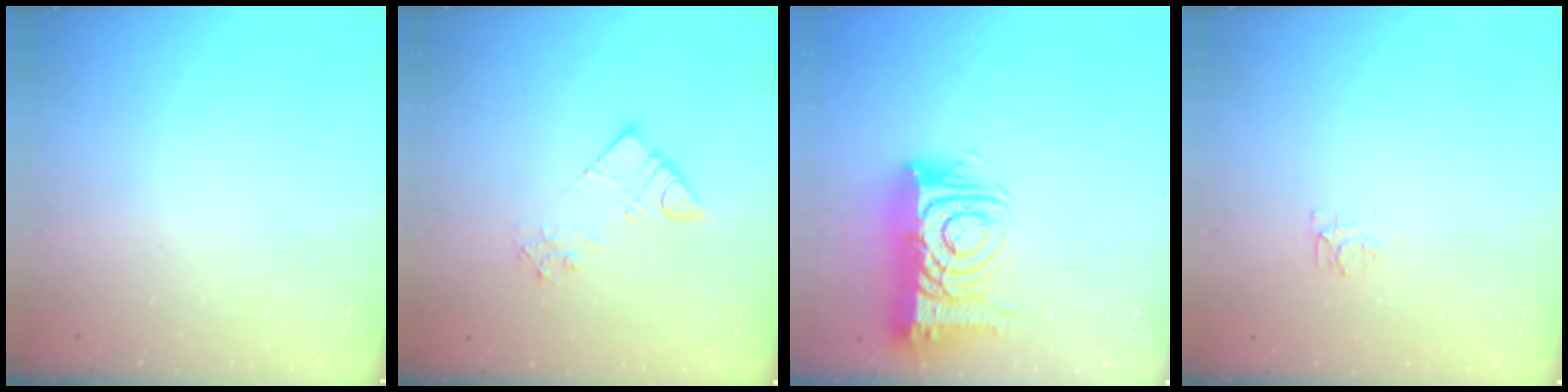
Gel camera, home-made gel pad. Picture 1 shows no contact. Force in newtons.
{"total": 6.3, "press": 6.3, "slide": 0.4}
{"total": 14.6, "press": 14.5, "slide": 1.7}
{"total": 4.6, "press": 4.5, "slide": 0.5}